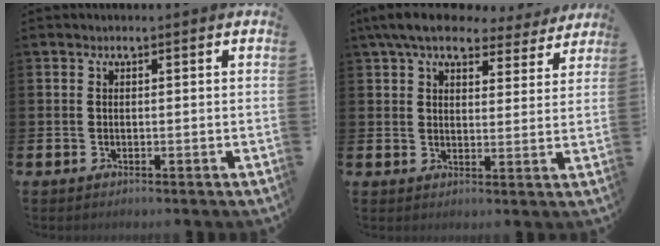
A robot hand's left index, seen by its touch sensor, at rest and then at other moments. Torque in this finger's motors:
{"motor_torque": [1.54, -0.59, 0.24, 0.21]}